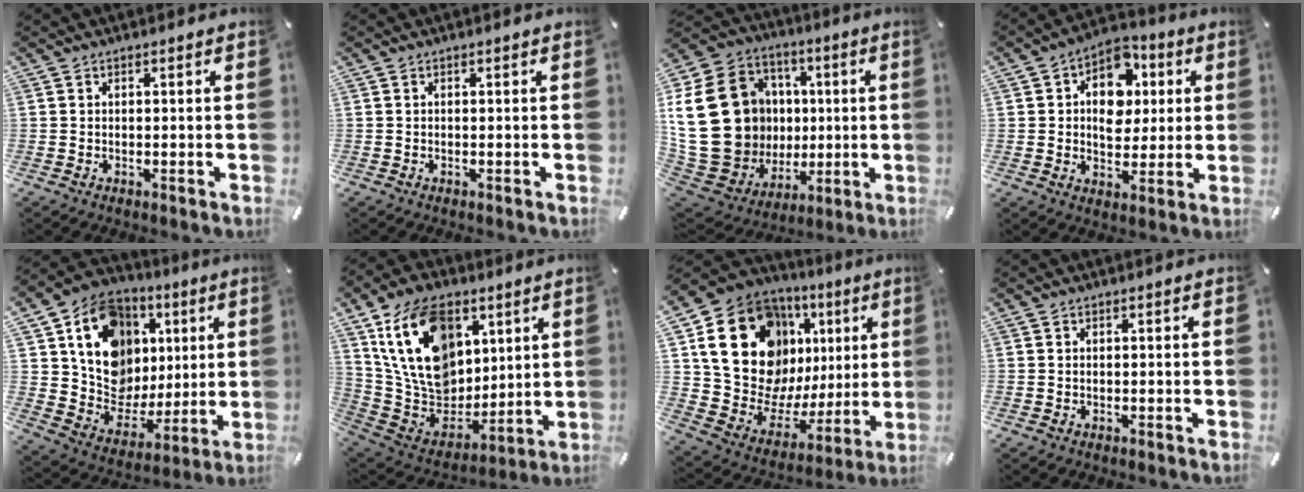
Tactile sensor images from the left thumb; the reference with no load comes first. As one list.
[{"total": 0.0}, {"total": 28.3, "force": [3.0, 23.8, 15.1], "torque": [-0.296, -0.012, 0.105]}, {"total": 11.6, "force": [2.2, 9.1, 6.8], "torque": [-0.095, -0.002, 0.042]}, {"total": 16.6, "force": [4.9, 14.1, 7.1], "torque": [-0.111, -0.029, 0.108]}, {"total": 21.3, "force": [8.3, 15.6, 11.9], "torque": [-0.221, -0.031, 0.156]}, {"total": 21.7, "force": [9.4, 15.7, 11.6], "torque": [-0.185, -0.066, 0.184]}, {"total": 0.0}]